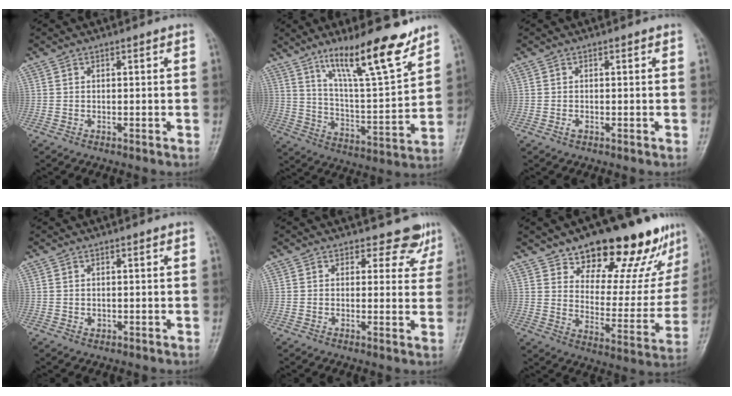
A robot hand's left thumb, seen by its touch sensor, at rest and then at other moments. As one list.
[{"total": 17.2, "force": [12.0, 3.4, 11.8], "torque": [-0.172, -0.075, 0.208]}, {"total": 0.7, "force": [-0.2, 0.5, 0.5], "torque": [-0.007, -0.001, -0.005]}, {"total": 0.8, "force": [0.1, 0.7, 0.4], "torque": [-0.002, 0.000, 0.002]}, {"total": 5.5, "force": [4.5, 3.1, 0.5], "torque": [0.029, -0.028, 0.037]}, {"total": 23.3, "force": [16.9, 10.0, 12.6], "torque": [-0.122, -0.088, 0.235]}]